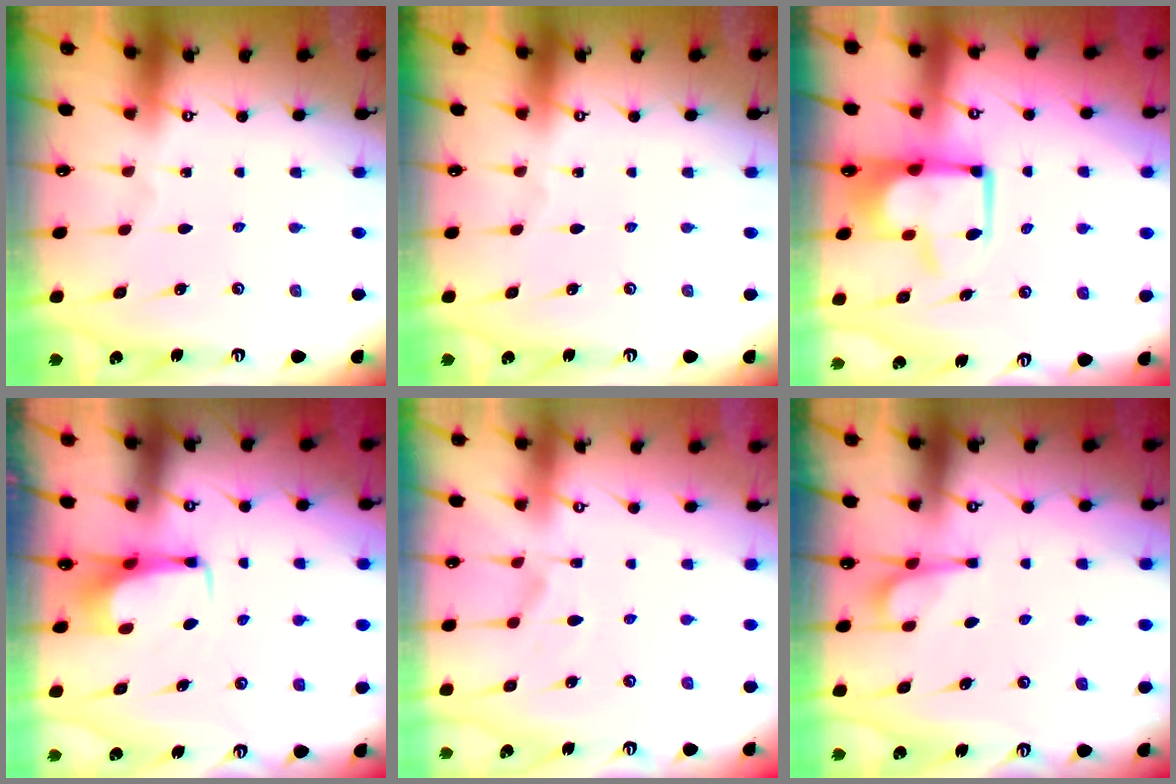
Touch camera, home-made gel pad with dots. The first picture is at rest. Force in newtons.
{"total": 0.0}
{"total": 2.8, "press": 2.7, "slide": 0.8}
{"total": 3.2, "press": 3.2, "slide": 0.4}
{"total": 5.4, "press": 5.2, "slide": 1.3}
{"total": 5.5, "press": 5.5, "slide": 0.7}